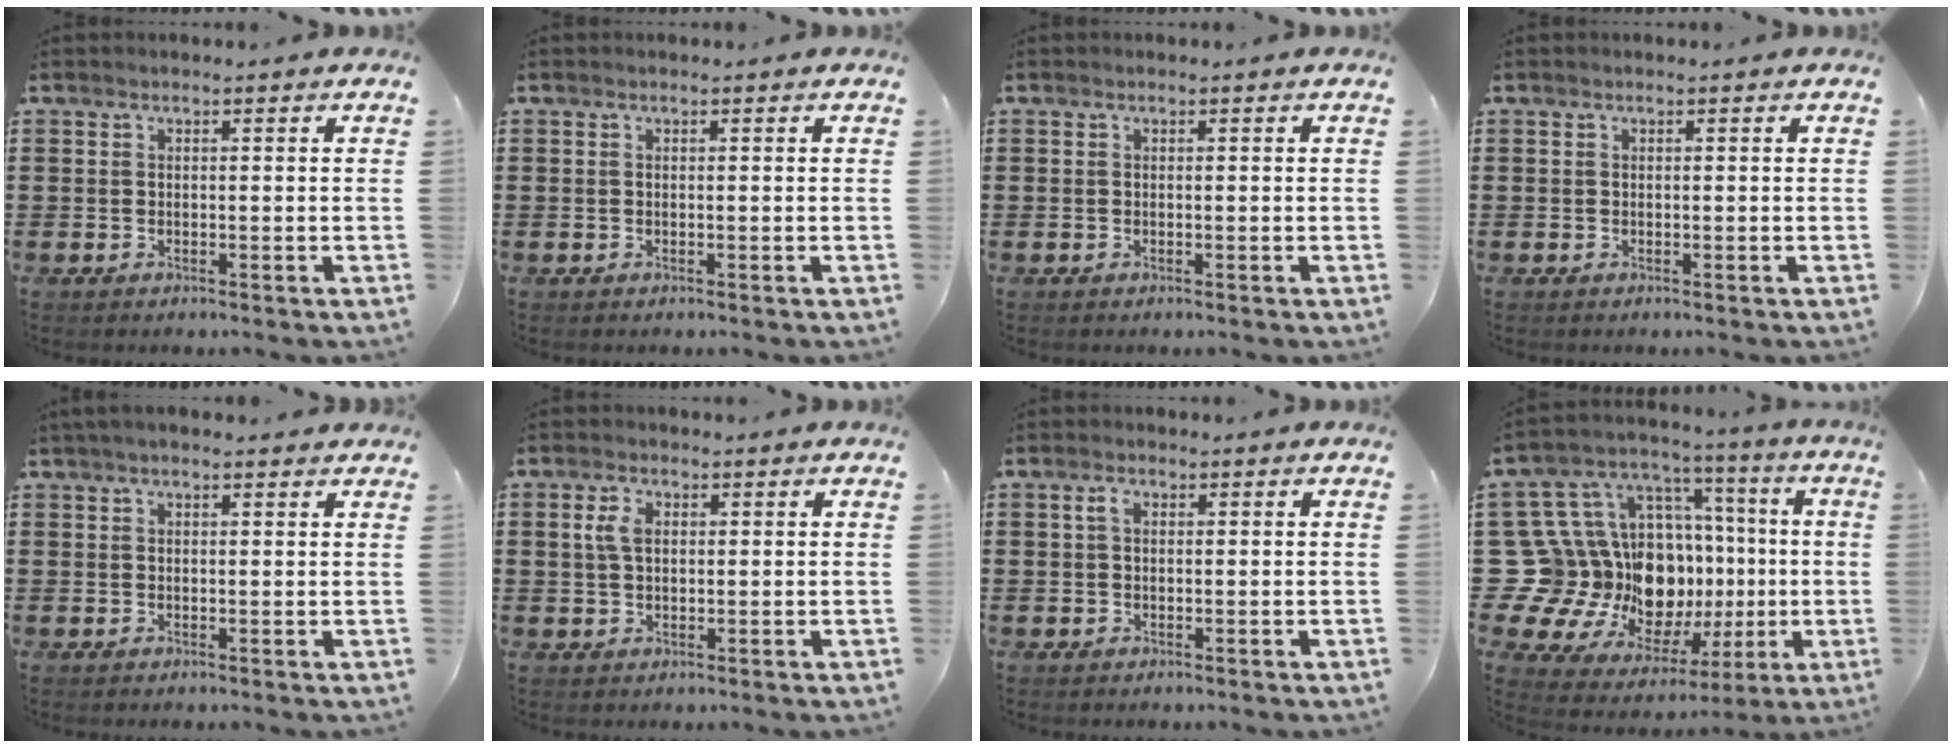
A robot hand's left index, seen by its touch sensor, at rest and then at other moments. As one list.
[{"total": 0.0}, {"total": 0.0}, {"total": 0.0}, {"total": 1.0, "force": [0.4, 0.4, 0.7], "torque": [-0.015, 0.004, 0.007]}, {"total": 3.4, "force": [1.0, 2.0, 2.5], "torque": [-0.057, 0.010, 0.016]}, {"total": 1.7, "force": [0.5, 1.1, 1.3], "torque": [-0.029, 0.008, 0.009]}, {"total": 19.1, "force": [-2.1, 16.9, 8.7], "torque": [-0.213, -0.036, 0.007]}]